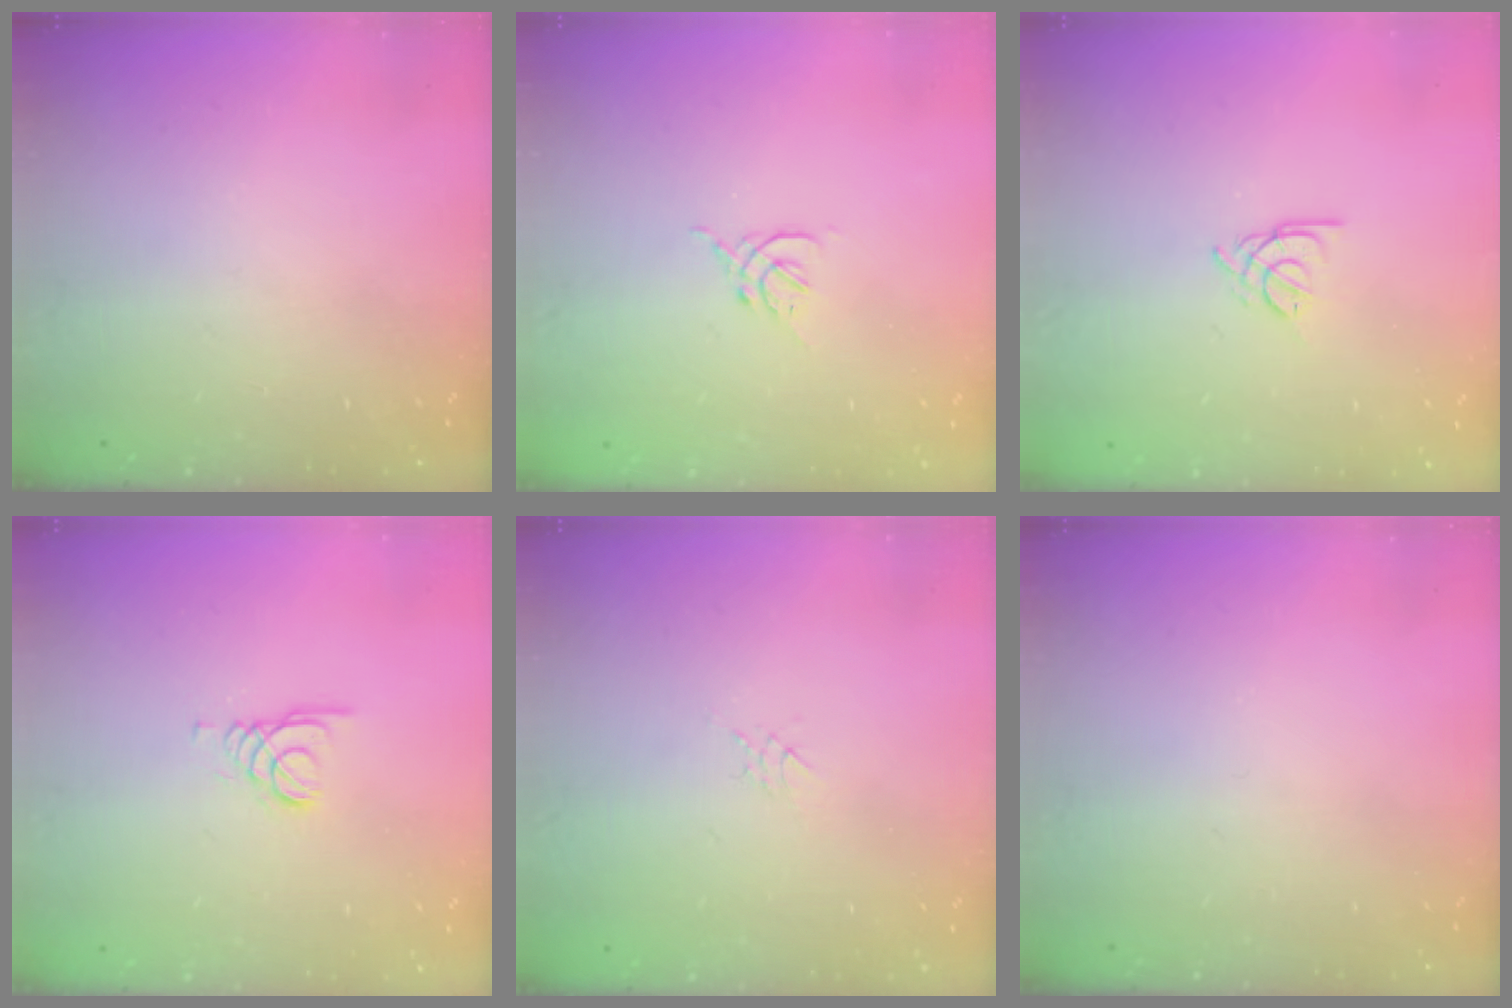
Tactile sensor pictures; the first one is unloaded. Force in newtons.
{"total": 1.6, "press": 1.5, "slide": 0.6}
{"total": 2.5, "press": 2.5, "slide": 0.7}
{"total": 1.3, "press": 1.3, "slide": 0.1}
{"total": 2.2, "press": 2.2, "slide": 0.4}
{"total": 0.0}